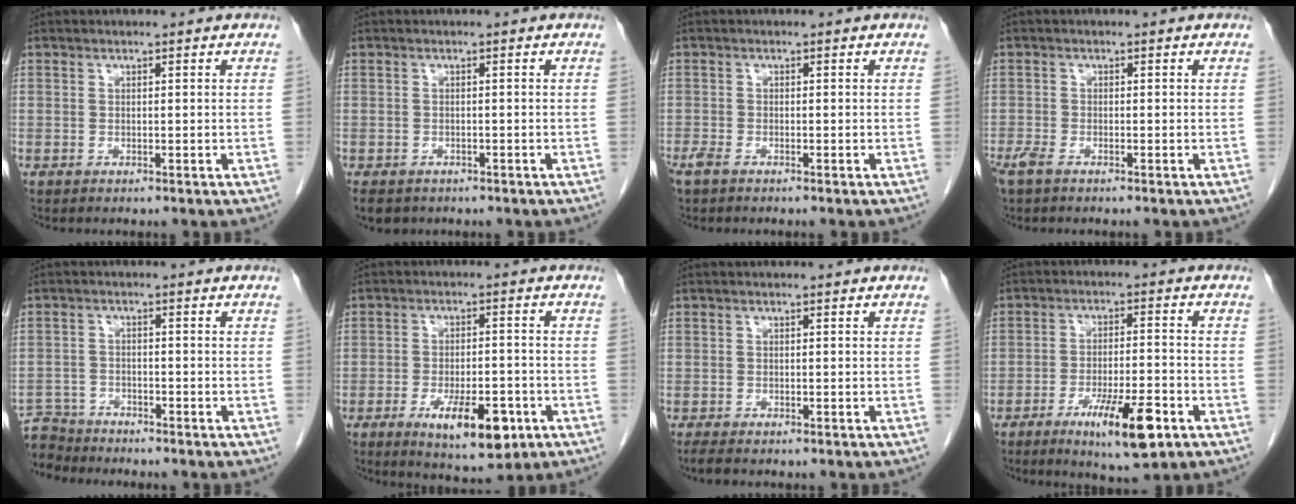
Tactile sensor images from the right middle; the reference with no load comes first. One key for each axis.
{"total": 7.0, "fx": -4.6, "fy": 4.6, "fz": 2.7, "tx": -0.065, "ty": -0.007, "tz": -0.060}
{"total": 2.1, "fx": -1.6, "fy": 0.6, "fz": 1.3, "tx": -0.030, "ty": -0.004, "tz": -0.030}
{"total": 2.7, "fx": -1.9, "fy": 0.8, "fz": 1.7, "tx": -0.039, "ty": -0.006, "tz": -0.035}
{"total": 6.0, "fx": -5.8, "fy": 1.7, "fz": -0.6, "tx": 0.013, "ty": 0.000, "tz": -0.111}
{"total": 9.9, "fx": -4.5, "fy": 3.4, "fz": 8.2, "tx": -0.128, "ty": -0.011, "tz": -0.060}
{"total": 2.0, "fx": -1.5, "fy": 0.5, "fz": 1.1, "tx": -0.026, "ty": -0.008, "tz": -0.023}
{"total": 10.0, "fx": -5.2, "fy": 1.6, "fz": 8.4, "tx": -0.141, "ty": -0.015, "tz": -0.079}